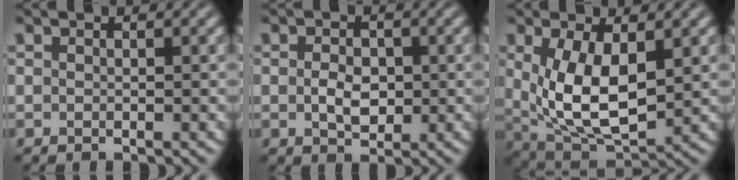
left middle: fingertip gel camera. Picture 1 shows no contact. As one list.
[{"total": 2.6, "force": [-0.1, 1.7, 1.9], "torque": [-0.037, -0.003, -0.002]}, {"total": 7.7, "force": [0.9, 3.8, 6.6], "torque": [-0.140, -0.010, 0.022]}]